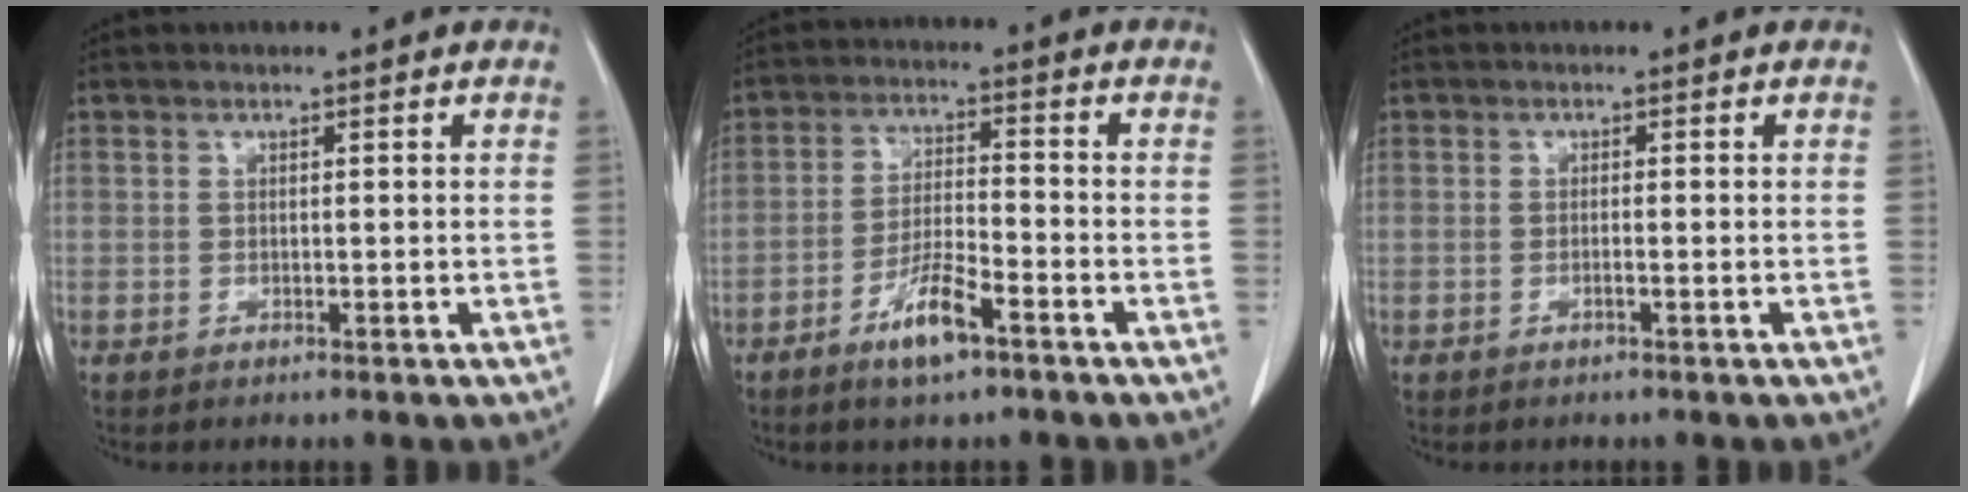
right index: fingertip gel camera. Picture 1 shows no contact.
{"total": 7.0, "force": [-4.3, 1.1, 5.4], "torque": [-0.108, -0.005, -0.079]}
{"total": 0.7, "force": [-0.3, 0.0, 0.6], "torque": [-0.011, 0.001, -0.005]}